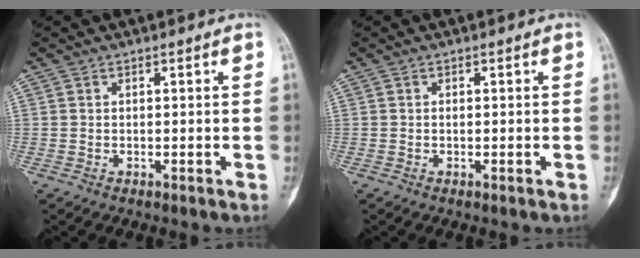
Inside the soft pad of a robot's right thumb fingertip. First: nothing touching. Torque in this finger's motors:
{"motor_torque": [-0.32, 0.06, -0.37, 0.25, -0.24]}